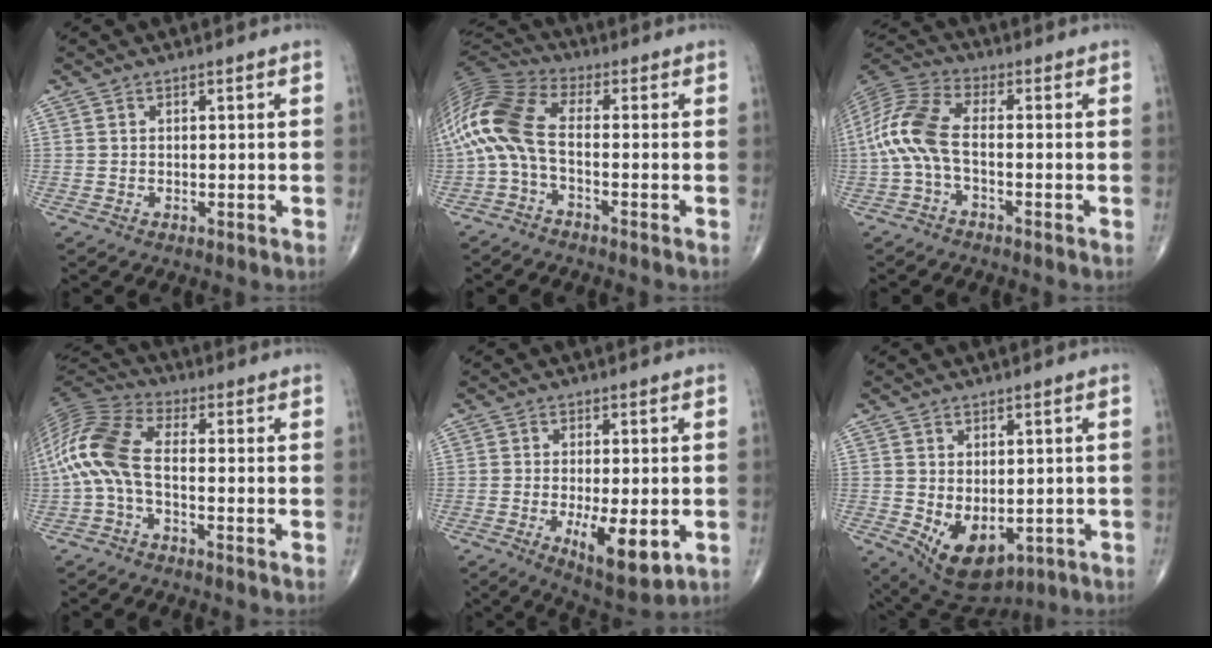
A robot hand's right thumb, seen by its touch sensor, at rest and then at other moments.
{"total": 13.7, "force": [-2.0, 6.2, 12.0], "torque": [-0.266, 0.044, -0.051]}
{"total": 10.2, "force": [-1.6, 4.3, 9.1], "torque": [-0.213, 0.031, -0.043]}
{"total": 12.3, "force": [-2.0, 5.2, 10.9], "torque": [-0.243, 0.036, -0.051]}
{"total": 10.1, "force": [-2.7, 3.6, 9.1], "torque": [-0.137, -0.020, -0.037]}
{"total": 9.9, "force": [-2.1, 6.1, 7.5], "torque": [-0.104, -0.010, -0.010]}